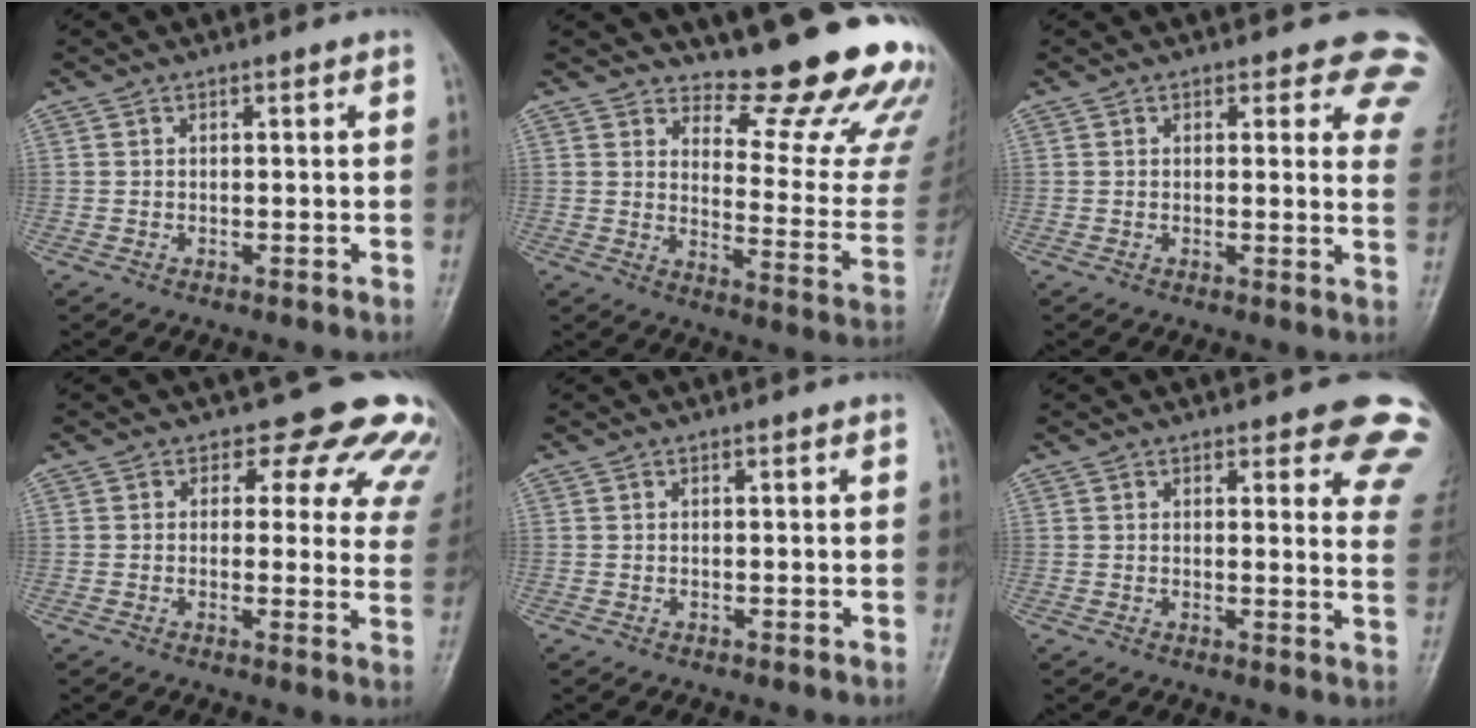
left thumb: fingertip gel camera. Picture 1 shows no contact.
{"total": 18.2, "force": [15.3, 4.1, 8.9], "torque": [-0.069, -0.164, 0.189]}
{"total": 8.8, "force": [7.2, 3.9, 3.3], "torque": [0.018, -0.031, 0.047]}
{"total": 12.9, "force": [10.0, 6.6, 4.7], "torque": [0.008, -0.046, 0.081]}
{"total": 0.0}
{"total": 10.6, "force": [8.5, 3.5, 5.1], "torque": [-0.004, -0.045, 0.067]}